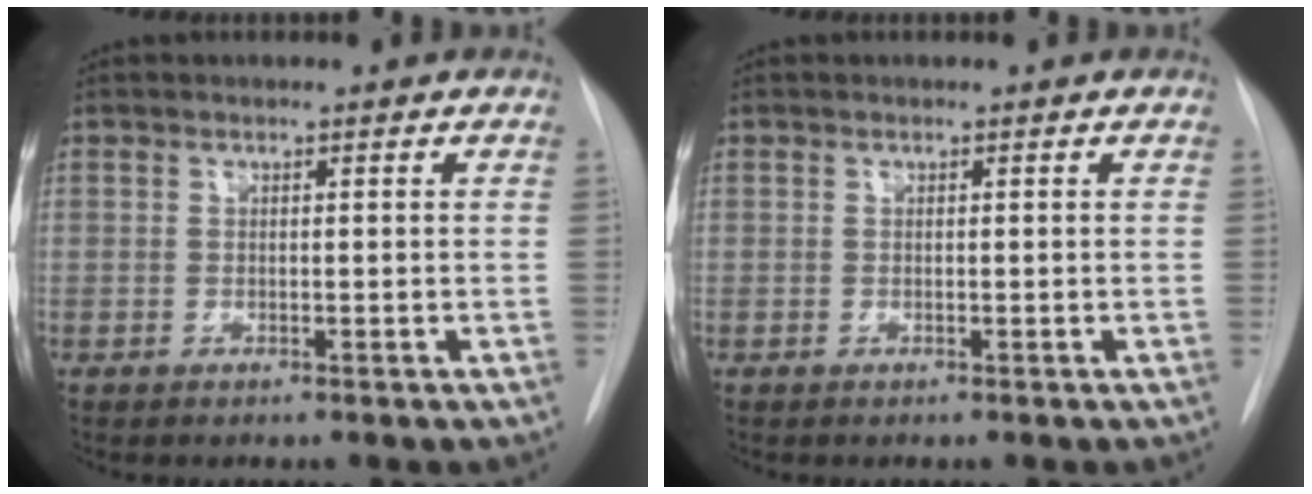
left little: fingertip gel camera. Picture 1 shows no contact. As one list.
[{"total": 0.0}]